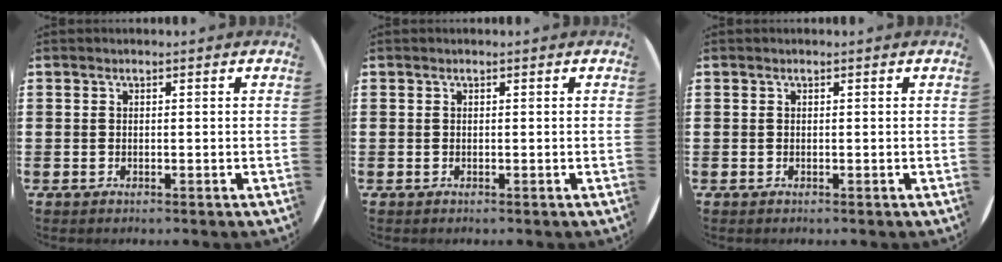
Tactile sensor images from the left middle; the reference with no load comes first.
{"total": 0.0}
{"total": 0.0}